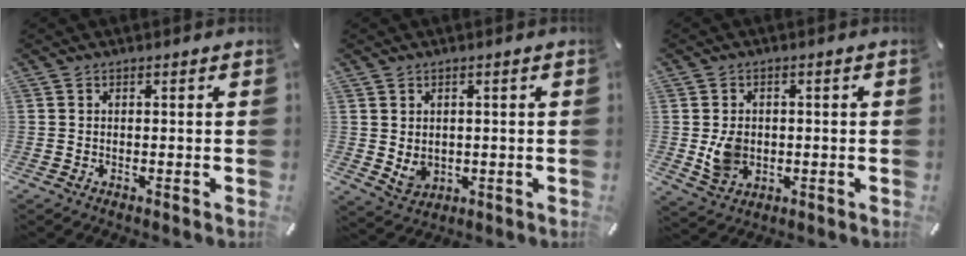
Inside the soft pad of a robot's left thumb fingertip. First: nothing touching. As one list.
[{"total": 4.0, "force": [1.3, 3.6, 1.3], "torque": [-0.019, -0.009, 0.024]}, {"total": 6.5, "force": [-0.4, 5.5, 3.5], "torque": [-0.069, -0.010, -0.011]}]